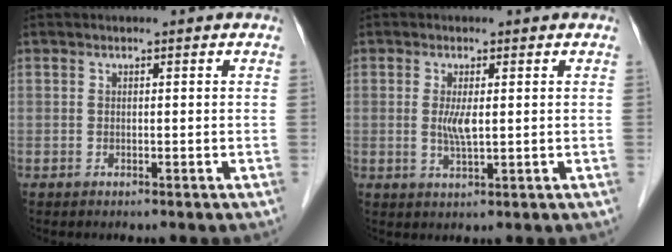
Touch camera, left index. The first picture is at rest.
{"total": 3.0, "force": [0.3, 0.6, 3.0], "torque": [-0.066, -0.005, 0.006]}